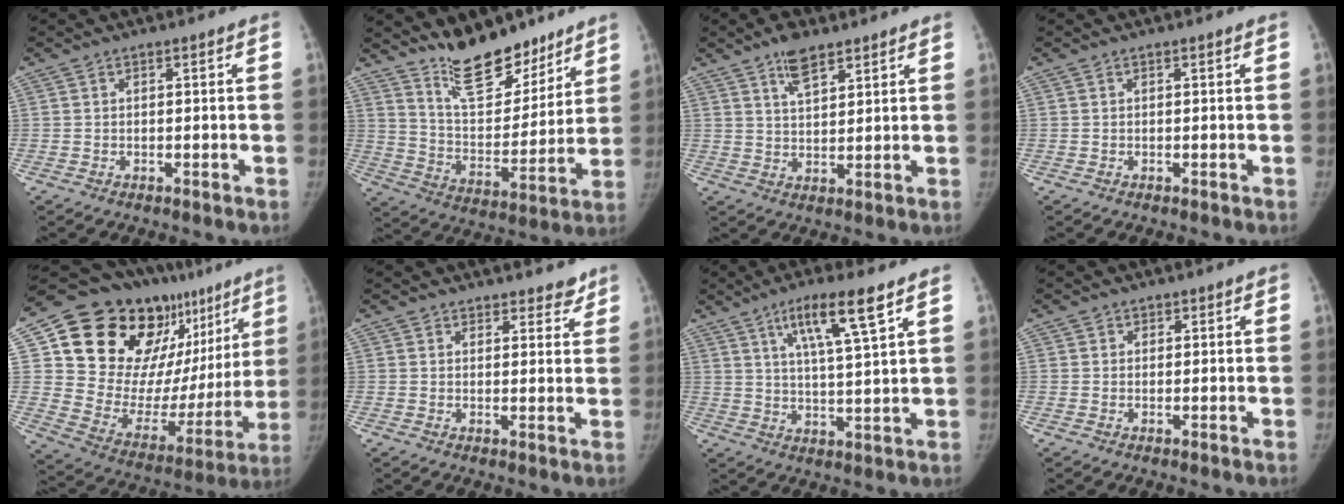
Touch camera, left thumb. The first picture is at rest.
{"total": 16.4, "force": [13.0, 6.7, 7.4], "torque": [-0.066, -0.095, 0.220]}
{"total": 6.0, "force": [4.1, 2.4, 3.6], "torque": [-0.043, -0.022, 0.071]}
{"total": 0.0}
{"total": 30.0, "force": [16.2, 16.5, 19.1], "torque": [-0.232, -0.024, 0.261]}
{"total": 3.8, "force": [3.2, 2.0, 0.4], "torque": [0.033, -0.021, 0.035]}
{"total": 10.4, "force": [5.8, 1.1, 8.6], "torque": [-0.151, -0.025, 0.102]}
{"total": 1.0, "force": [0.4, 0.9, -0.1], "torque": [0.021, 0.001, -0.001]}